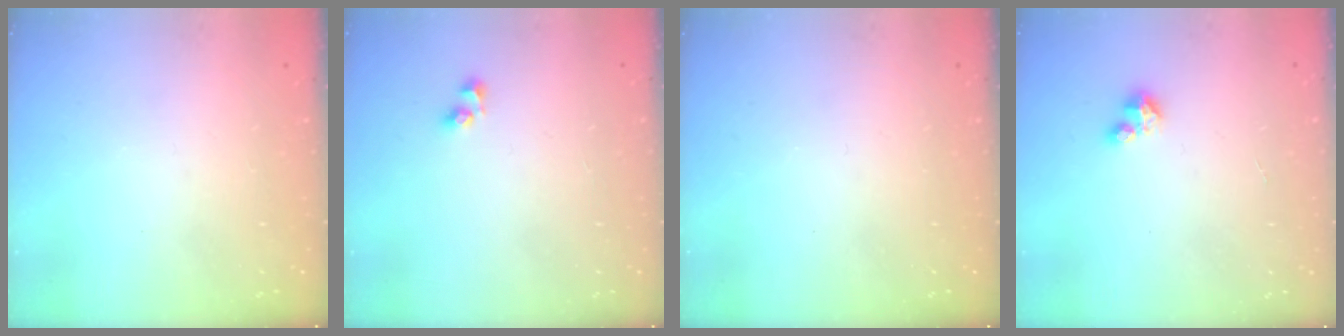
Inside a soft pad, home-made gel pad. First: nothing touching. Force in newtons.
{"total": 3.5, "press": 3.5, "slide": 0.3}
{"total": 0.0}
{"total": 2.0, "press": 2.0, "slide": 0.2}